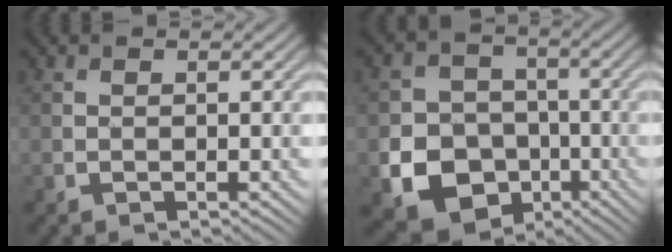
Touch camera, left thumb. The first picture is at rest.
{"total": 13.2, "force": [-5.0, 11.2, 4.7], "torque": [-0.114, -0.056, -0.110]}